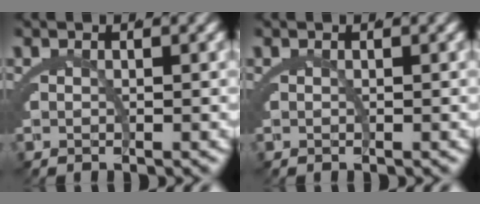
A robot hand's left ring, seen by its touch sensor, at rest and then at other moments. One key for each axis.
{"total": 0.0}